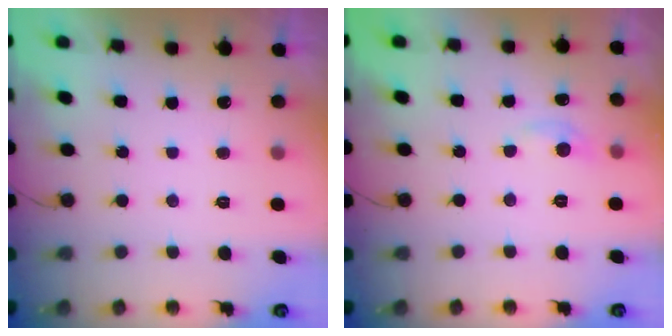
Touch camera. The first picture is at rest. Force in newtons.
{"total": 5.9, "press": 5.8, "slide": 0.9}